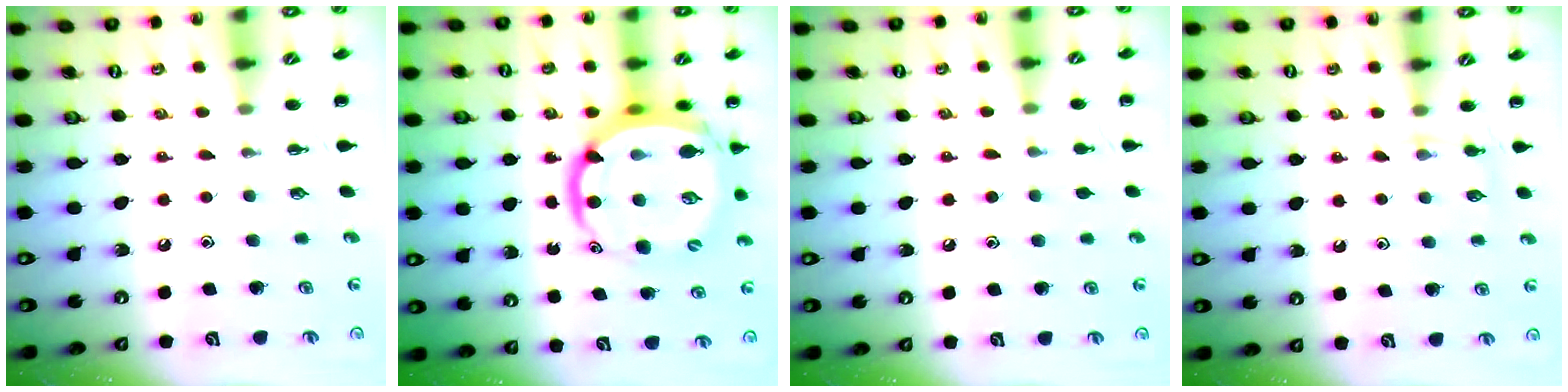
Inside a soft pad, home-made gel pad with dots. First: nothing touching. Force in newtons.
{"total": 14.4, "press": 13.9, "slide": 3.8}
{"total": 6.6, "press": 6.4, "slide": 1.8}
{"total": 3.6, "press": 3.5, "slide": 1.0}